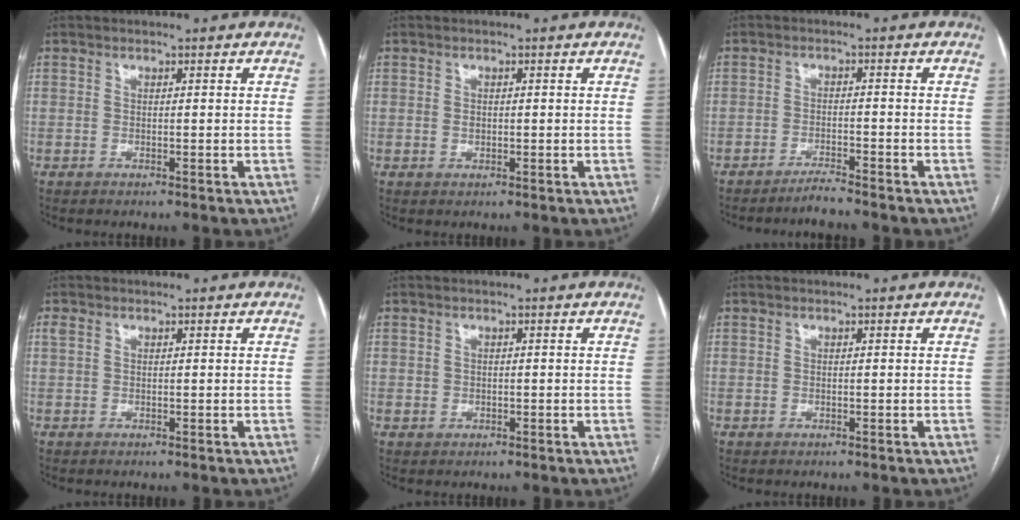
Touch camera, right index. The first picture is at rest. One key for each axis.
{"total": 0.9, "fx": 0.0, "fy": 0.7, "fz": 0.6, "tx": -0.010, "ty": 0.000, "tz": 0.001}
{"total": 2.9, "fx": -2.8, "fy": -0.7, "fz": 0.7, "tx": -0.015, "ty": -0.011, "tz": -0.049}
{"total": 1.1, "fx": 0.5, "fy": 0.7, "fz": 0.7, "tx": -0.021, "ty": 0.017, "tz": 0.014}
{"total": 1.0, "fx": 0.0, "fy": 1.0, "fz": 0.3, "tx": -0.004, "ty": 0.002, "tz": 0.005}
{"total": 0.0}